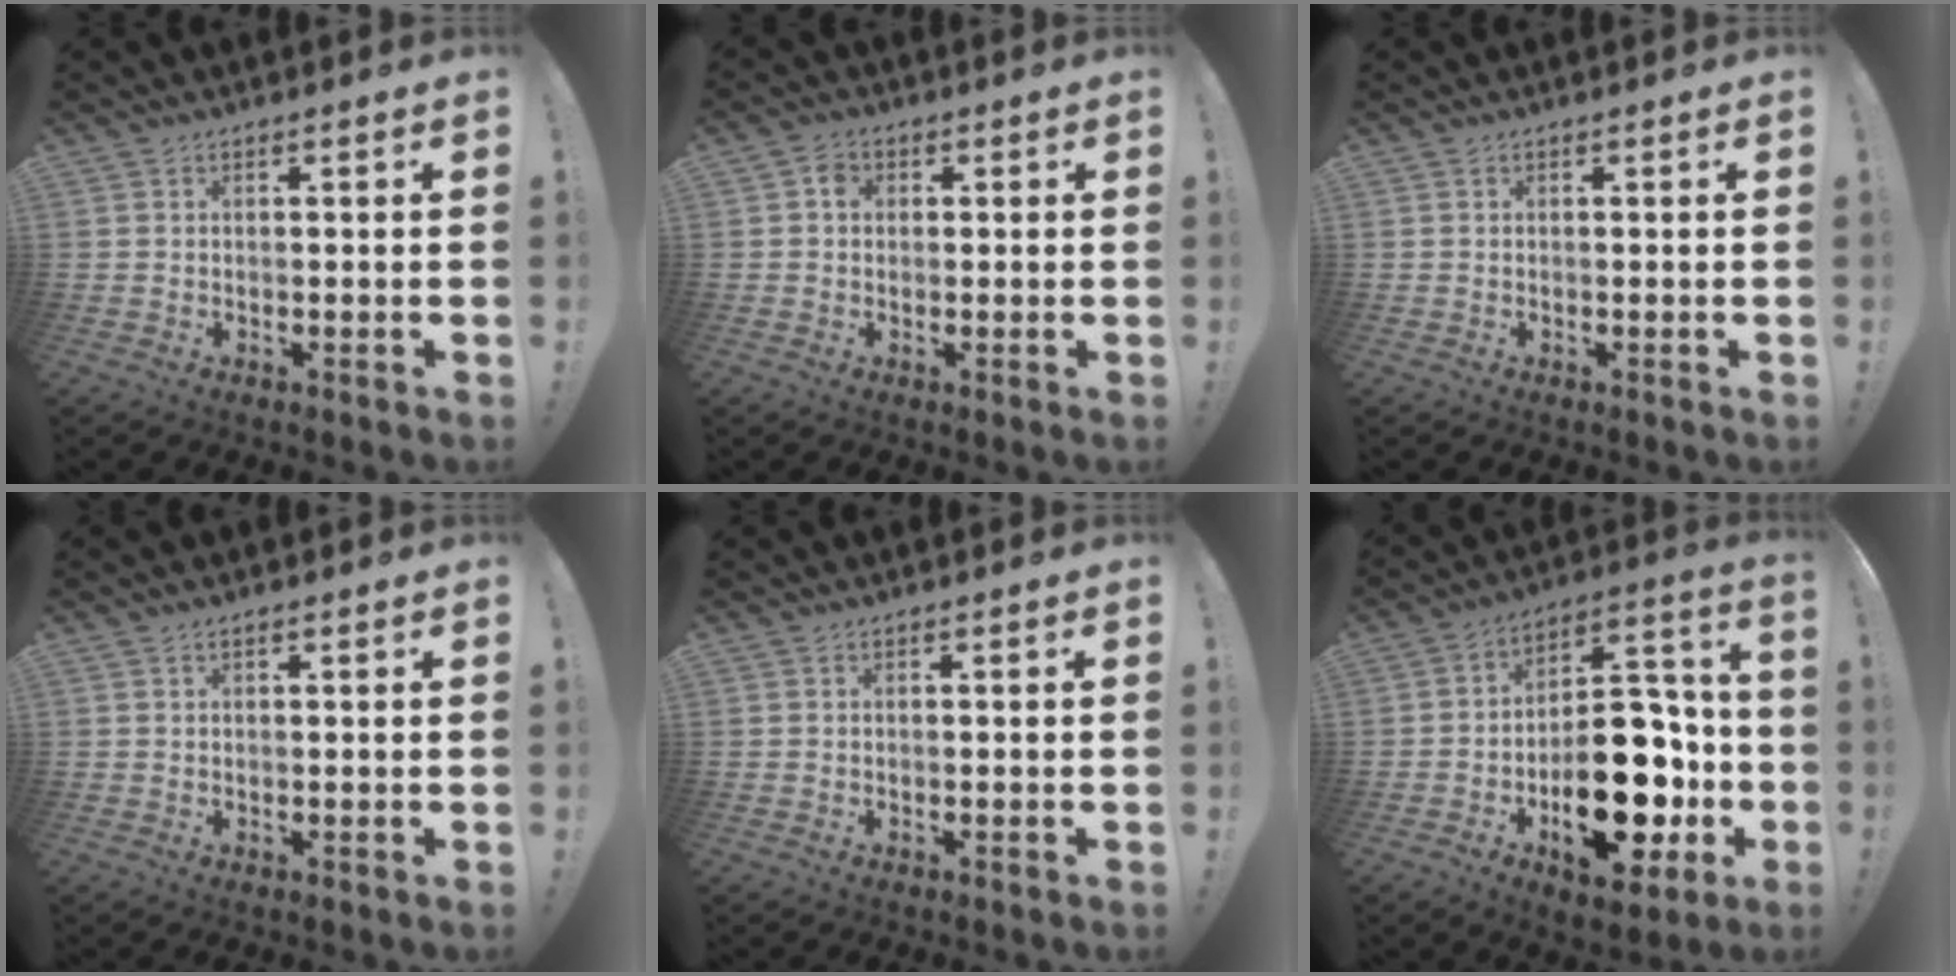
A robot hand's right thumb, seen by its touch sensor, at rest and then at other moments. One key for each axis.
{"total": 3.1, "fx": 0.1, "fy": 2.6, "fz": 1.8, "tx": -0.029, "ty": 0.008, "tz": 0.001}
{"total": 0.0}
{"total": 0.5, "fx": 0.4, "fy": 0.1, "fz": 0.3, "tx": -0.005, "ty": 0.001, "tz": 0.007}
{"total": 0.0}
{"total": 24.2, "fx": -8.2, "fy": 13.6, "fz": 18.2, "tx": -0.244, "ty": 0.059, "tz": -0.109}